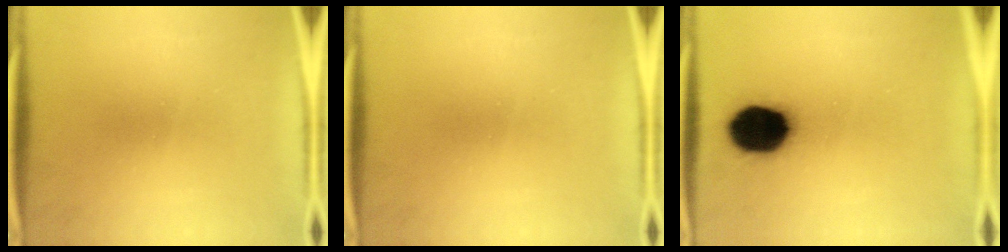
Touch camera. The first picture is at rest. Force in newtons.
{"total": 0.0}
{"total": 15.1}